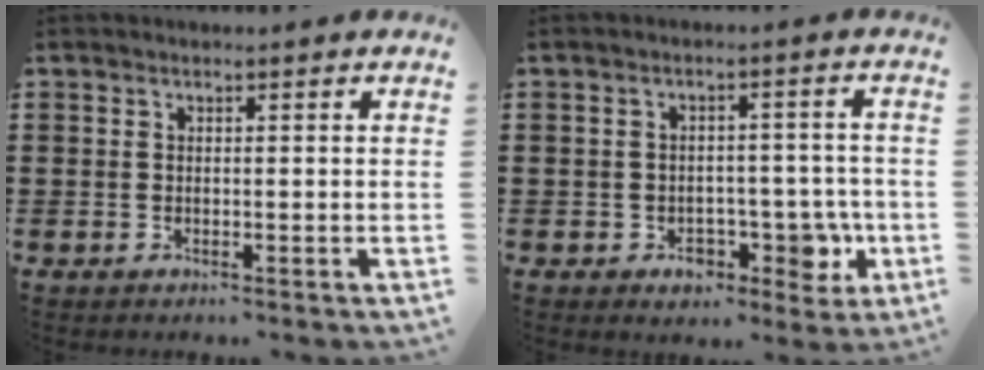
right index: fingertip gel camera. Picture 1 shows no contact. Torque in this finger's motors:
{"motor_torque": [0.78, 0.10, 0.11, 0.07]}